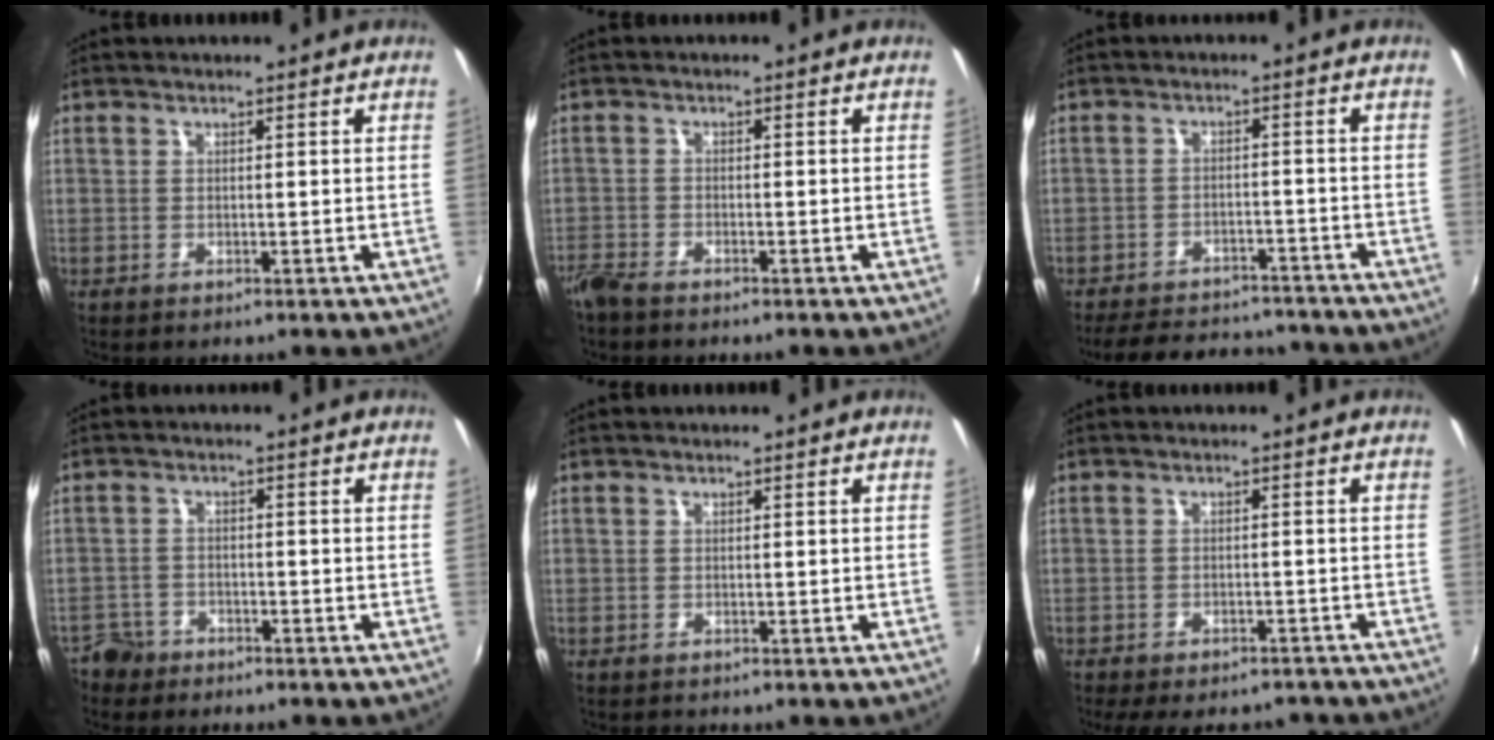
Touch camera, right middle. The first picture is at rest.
{"total": 4.0, "force": [-3.6, 1.0, 1.5], "torque": [-0.041, -0.015, -0.073]}
{"total": 14.6, "force": [-12.5, 5.7, 5.0], "torque": [-0.119, 0.020, -0.166]}
{"total": 5.5, "force": [-4.1, 3.6, 0.6], "torque": [-0.029, 0.011, -0.079]}
{"total": 0.7, "force": [-0.6, 0.4, -0.1], "torque": [0.000, -0.001, -0.012]}
{"total": 12.7, "force": [-10.5, 4.6, 5.3], "torque": [-0.115, -0.018, -0.138]}